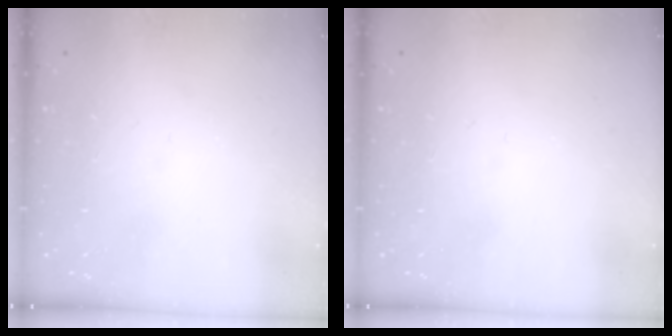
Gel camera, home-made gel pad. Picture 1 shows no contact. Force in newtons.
{"total": 0.0}